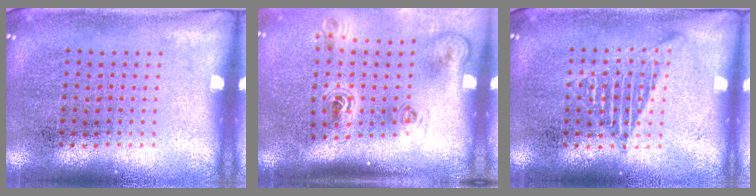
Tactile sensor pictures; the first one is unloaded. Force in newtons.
{"total": 2.3, "press": 1.5, "slide": 1.8}
{"total": 2.1, "press": 2.1, "slide": 0.3}